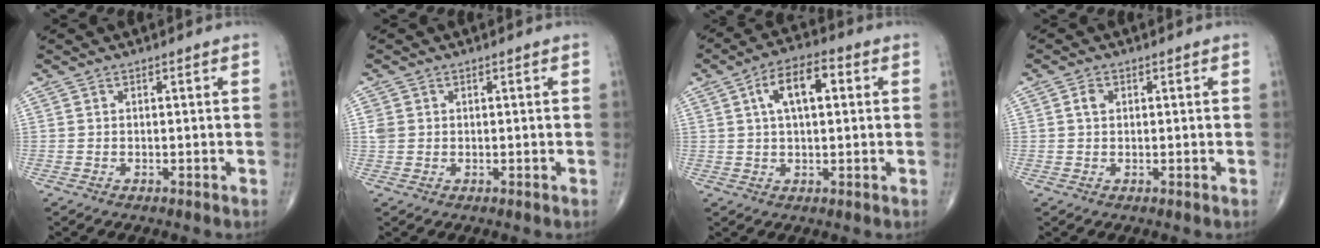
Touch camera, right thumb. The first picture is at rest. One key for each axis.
{"total": 2.1, "fx": 0.3, "fy": 1.9, "fz": 1.0, "tx": -0.019, "ty": 0.004, "tz": 0.010}
{"total": 9.0, "fx": 2.3, "fy": 4.2, "fz": 7.6, "tx": -0.122, "ty": 0.017, "tz": 0.031}
{"total": 1.8, "fx": 0.4, "fy": 1.3, "fz": 1.1, "tx": -0.019, "ty": 0.003, "tz": 0.007}